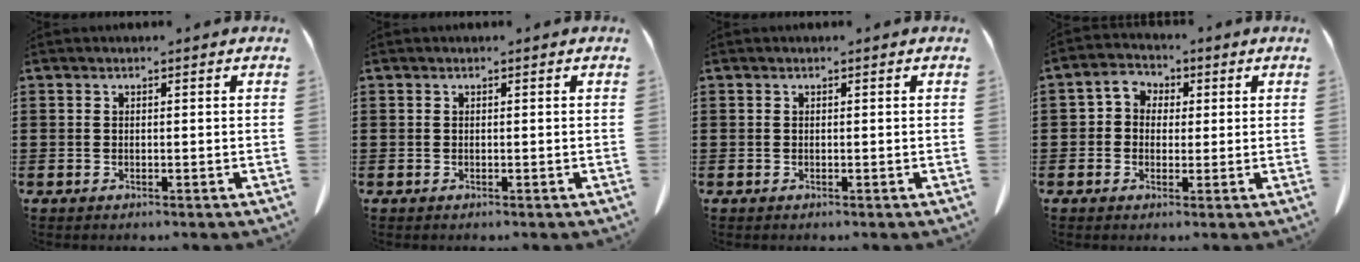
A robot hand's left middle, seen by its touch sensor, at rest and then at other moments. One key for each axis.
{"total": 0.0}
{"total": 0.0}
{"total": 3.4, "fx": 0.6, "fy": 3.1, "fz": 1.4, "tx": -0.042, "ty": 0.012, "tz": 0.007}